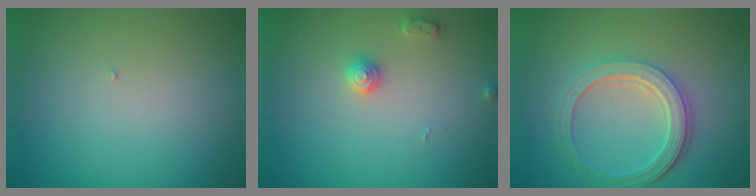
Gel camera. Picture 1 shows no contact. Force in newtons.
{"total": 1.7, "press": 1.7, "slide": 0.3}
{"total": 5.2, "press": 3.8, "slide": 3.5}